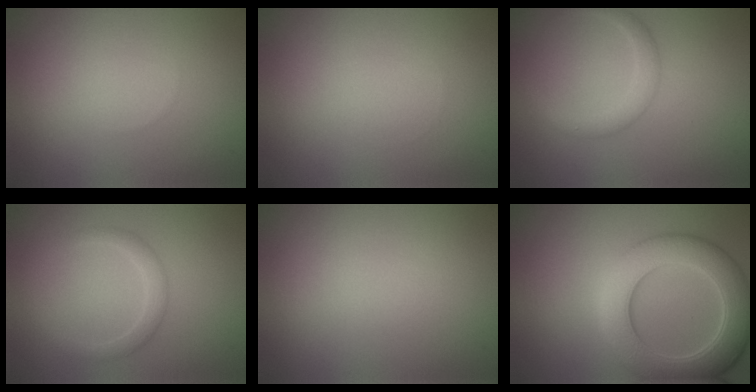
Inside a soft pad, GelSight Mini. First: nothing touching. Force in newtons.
{"total": 0.0}
{"total": 2.1, "press": 2.1, "slide": 0.0}
{"total": 1.8, "press": 1.7, "slide": 0.1}
{"total": 0.0}
{"total": 7.4, "press": 7.4, "slide": 0.2}